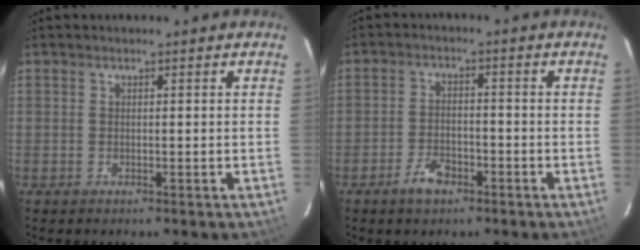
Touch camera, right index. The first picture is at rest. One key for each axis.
{"total": 5.4, "fx": -3.3, "fy": 2.9, "fz": 3.2, "tx": -0.070, "ty": 0.004, "tz": -0.055}